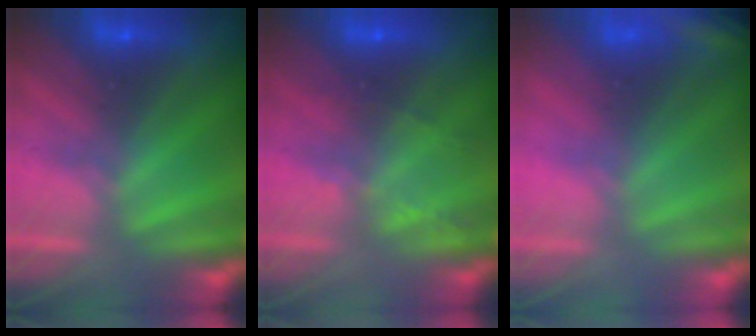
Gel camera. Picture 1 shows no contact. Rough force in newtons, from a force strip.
{"total": 2.2}
{"total": 2.3}